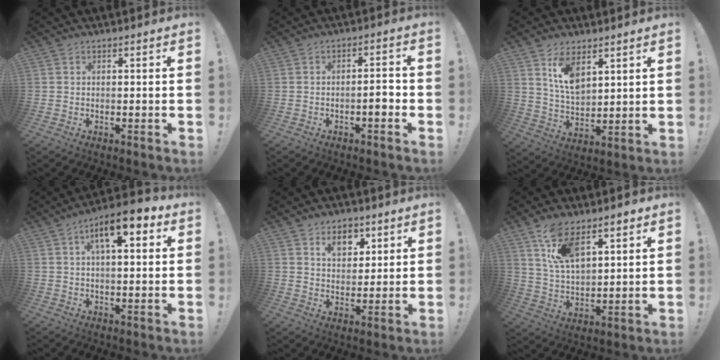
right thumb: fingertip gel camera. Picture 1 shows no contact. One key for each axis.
{"total": 4.3, "fx": -2.0, "fy": 1.0, "fz": 3.7, "tx": -0.051, "ty": 0.004, "tz": -0.035}
{"total": 10.0, "fx": 5.9, "fy": 5.4, "fz": 5.9, "tx": -0.096, "ty": -0.033, "tz": 0.111}
{"total": 10.4, "fx": 3.9, "fy": 3.7, "fz": 8.9, "tx": -0.128, "ty": -0.009, "tz": 0.063}
{"total": 9.2, "fx": 5.4, "fy": 6.3, "fz": 3.9, "tx": -0.046, "ty": -0.028, "tz": 0.100}
{"total": 12.5, "fx": 8.0, "fy": 6.0, "fz": 7.4, "tx": -0.137, "ty": -0.029, "tz": 0.149}